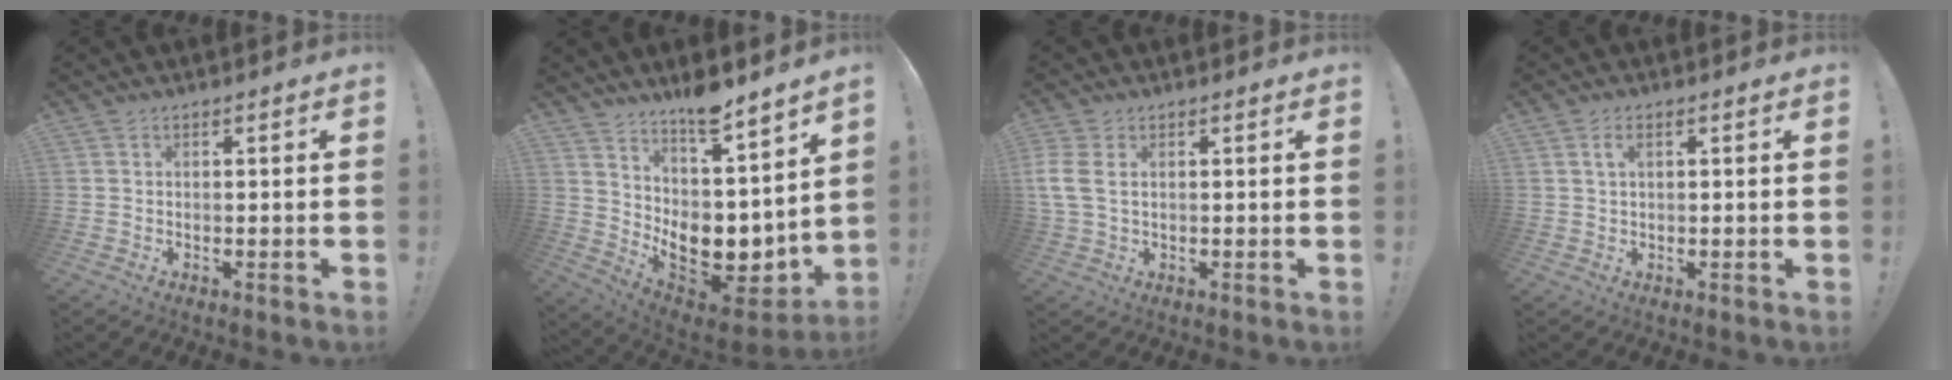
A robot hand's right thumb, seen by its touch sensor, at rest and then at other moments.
{"total": 11.8, "force": [2.1, 7.3, 9.0], "torque": [-0.103, -0.046, 0.052]}
{"total": 5.7, "force": [1.6, 3.5, 4.2], "torque": [-0.103, -0.002, 0.033]}
{"total": 2.7, "force": [1.1, 1.2, 2.1], "torque": [-0.043, 0.002, 0.019]}